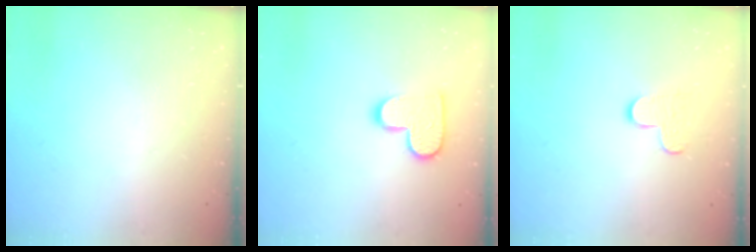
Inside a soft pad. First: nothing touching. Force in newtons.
{"total": 11.5, "press": 11.4, "slide": 0.6}
{"total": 5.3, "press": 5.3, "slide": 0.3}